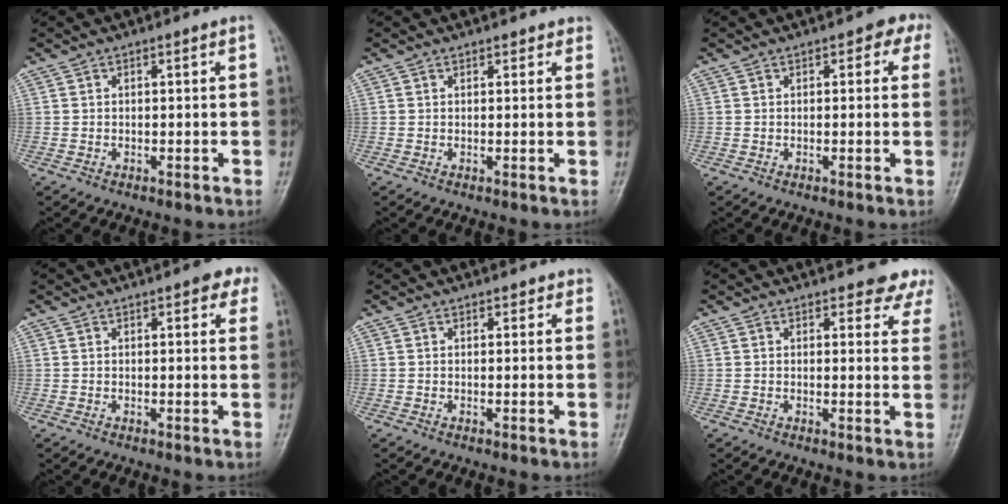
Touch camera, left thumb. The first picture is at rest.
{"total": 1.7, "force": [1.4, 1.0, 0.0], "torque": [0.023, -0.004, 0.008]}
{"total": 2.9, "force": [1.3, 2.0, 1.7], "torque": [0.013, 0.002, 0.004]}
{"total": 4.9, "force": [3.1, 2.0, 3.3], "torque": [-0.010, -0.003, 0.030]}
{"total": 2.3, "force": [1.9, 1.2, 0.0], "torque": [0.027, -0.007, 0.011]}
{"total": 7.9, "force": [7.3, 2.9, 1.1], "torque": [0.037, -0.037, 0.058]}